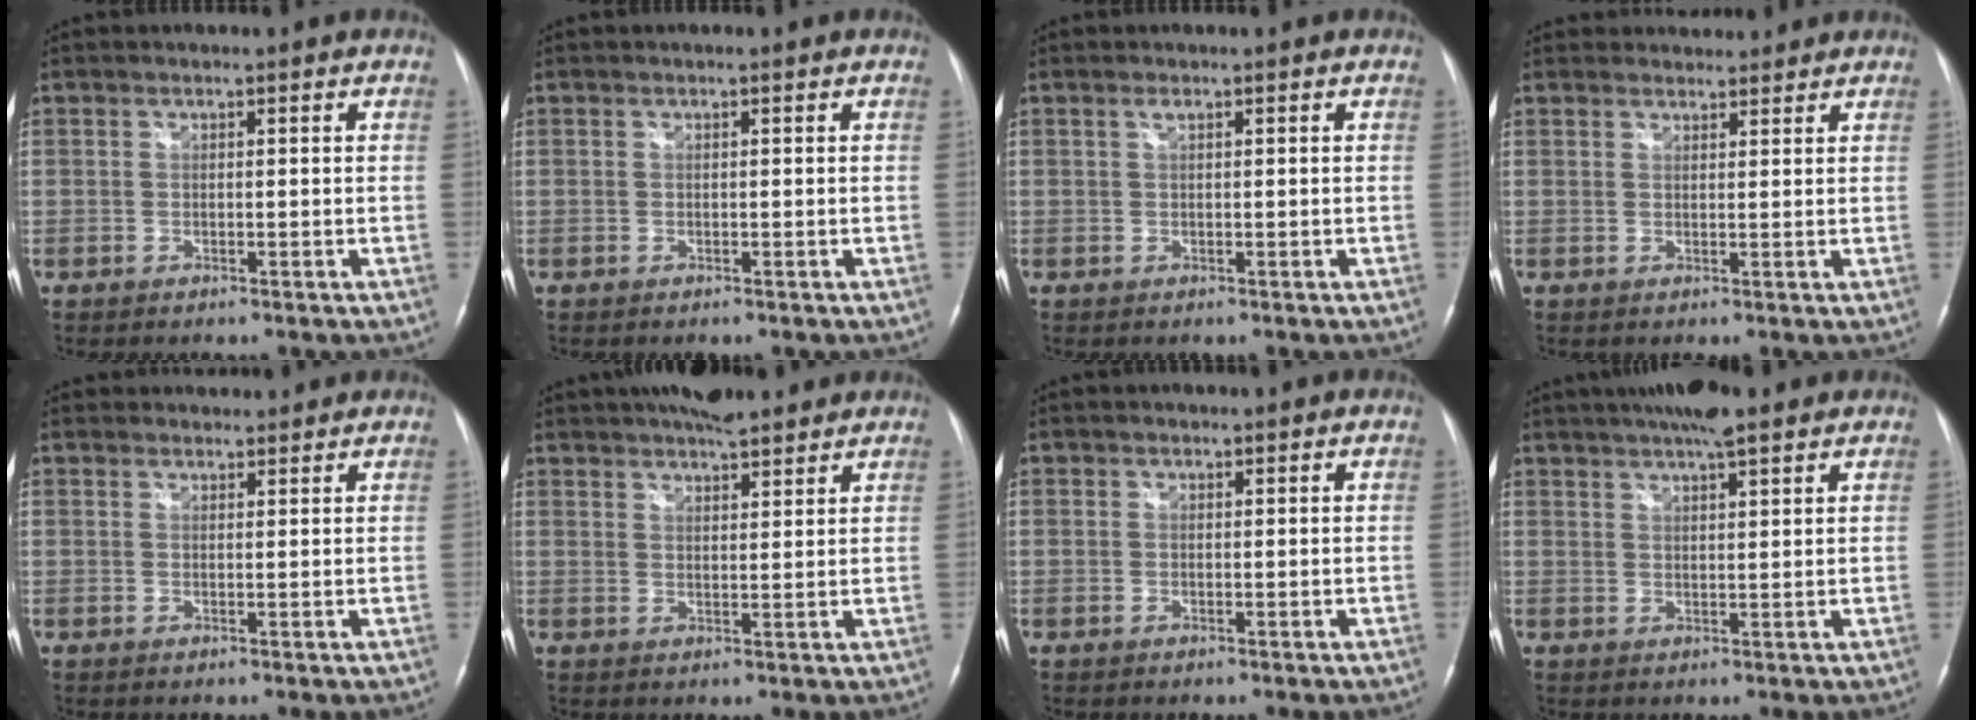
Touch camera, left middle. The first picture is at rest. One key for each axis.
{"total": 0.0}
{"total": 0.7, "fx": 0.4, "fy": 0.2, "fz": 0.5, "tx": -0.011, "ty": 0.003, "tz": 0.005}
{"total": 4.1, "fx": 3.9, "fy": 1.2, "fz": 0.2, "tx": -0.005, "ty": 0.022, "tz": 0.055}
{"total": 3.7, "fx": 3.6, "fy": 1.1, "fz": 0.2, "tx": -0.005, "ty": 0.026, "tz": 0.051}
{"total": 8.8, "fx": 7.4, "fy": 2.2, "fz": 4.1, "tx": -0.064, "ty": 0.021, "tz": 0.110}
{"total": 0.6, "fx": 0.3, "fy": 0.5, "fz": 0.1, "tx": 0.003, "ty": 0.000, "tz": 0.002}
{"total": 8.6, "fx": 6.6, "fy": 1.3, "fz": 5.3, "tx": -0.086, "ty": 0.026, "tz": 0.102}